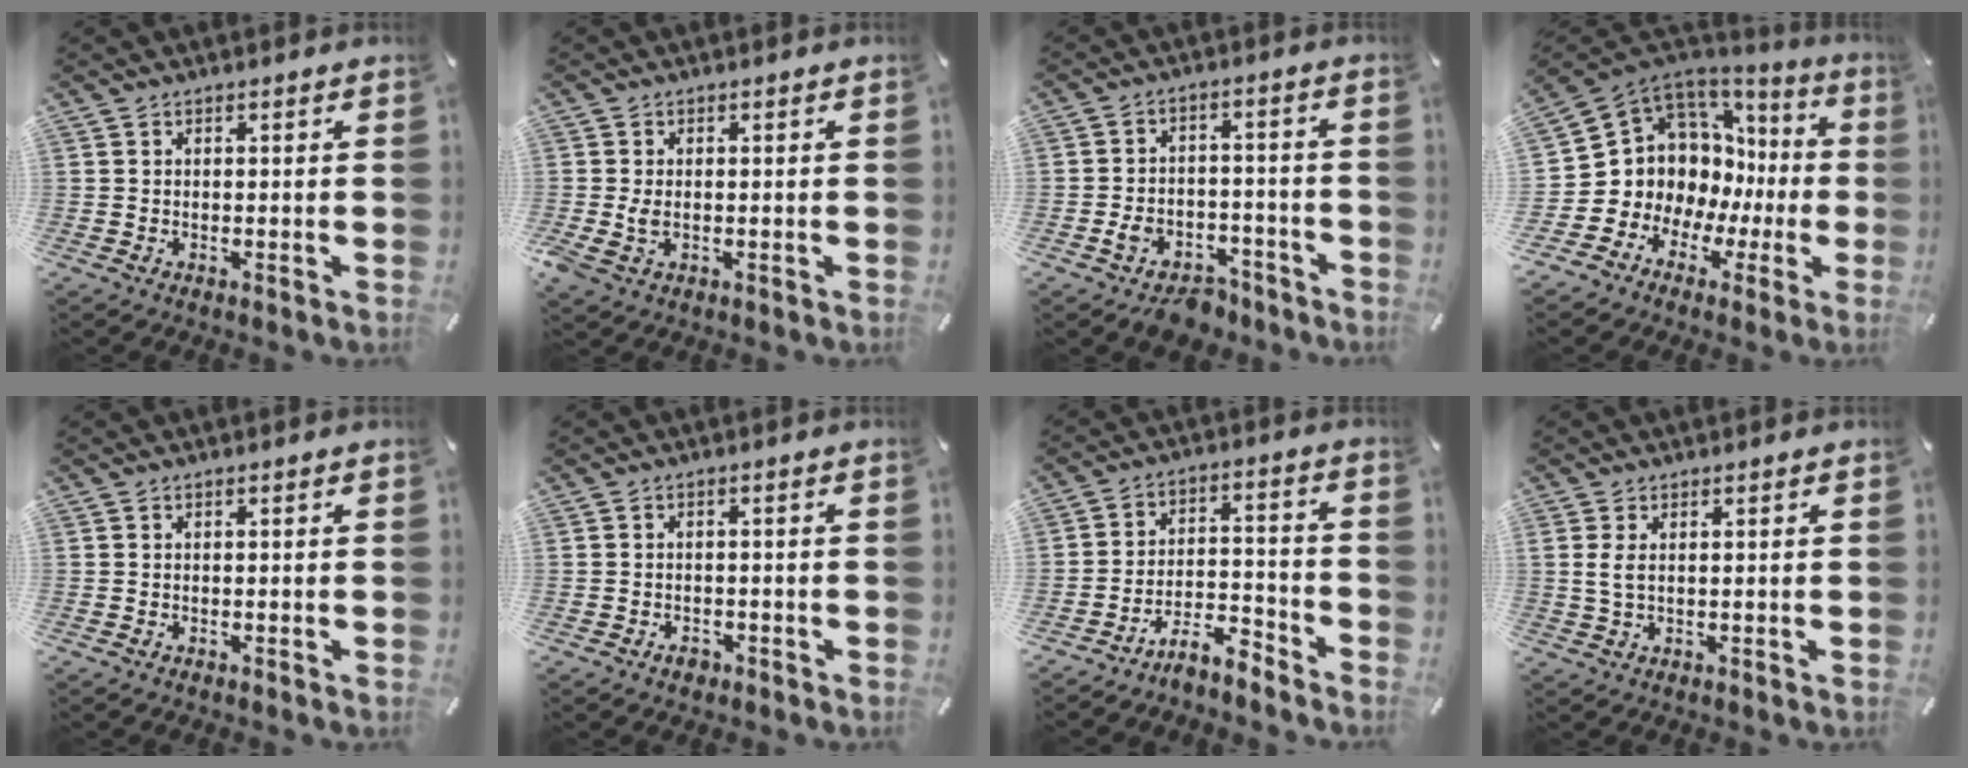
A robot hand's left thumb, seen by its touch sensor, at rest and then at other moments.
{"total": 3.0, "force": [-0.5, 1.9, 2.2], "torque": [-0.053, -0.004, -0.010]}
{"total": 6.8, "force": [-5.1, 3.9, 2.3], "torque": [-0.030, 0.037, -0.090]}
{"total": 9.5, "force": [2.8, 8.6, 2.8], "torque": [-0.063, -0.063, 0.065]}
{"total": 0.0}
{"total": 2.3, "force": [-1.5, 1.5, 1.0], "torque": [-0.018, 0.006, -0.029]}
{"total": 9.0, "force": [-8.2, 2.5, 2.6], "torque": [-0.028, 0.047, -0.151]}
{"total": 3.0, "force": [0.8, 1.1, 2.7], "torque": [-0.055, 0.001, 0.014]}